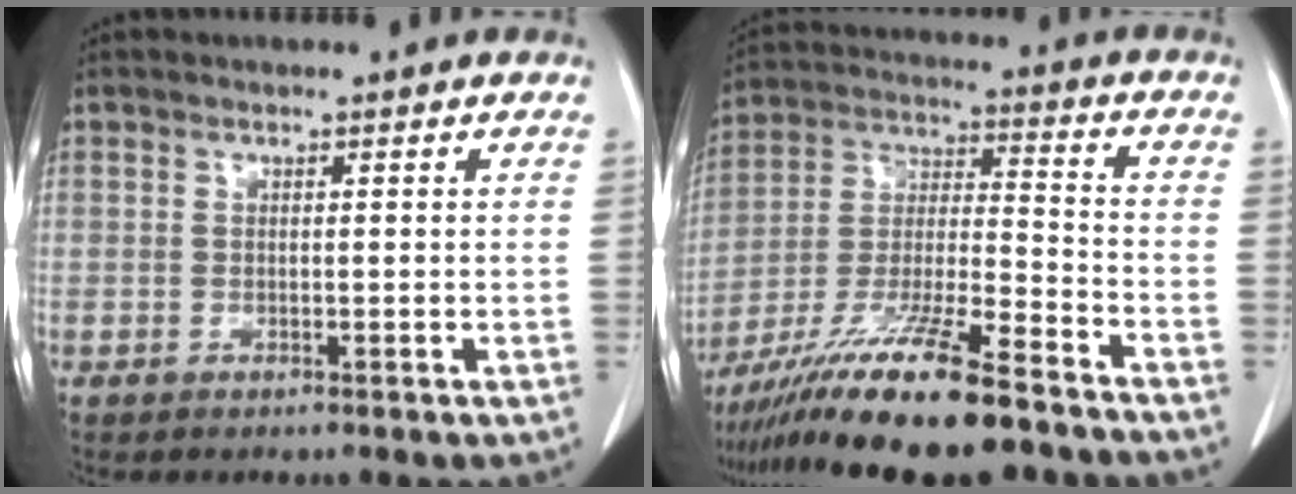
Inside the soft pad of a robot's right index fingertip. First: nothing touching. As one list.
[{"total": 17.9, "force": [-13.4, 1.0, 11.8], "torque": [-0.238, -0.034, -0.242]}]